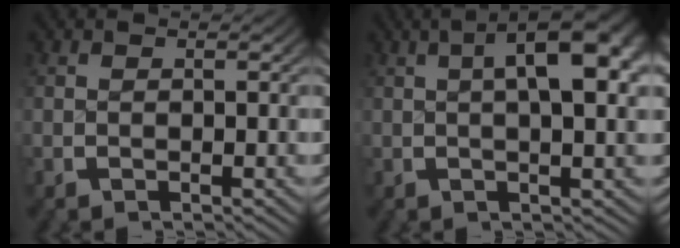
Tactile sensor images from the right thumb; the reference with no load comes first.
{"total": 8.8, "force": [2.8, 3.9, 7.3], "torque": [-0.079, 0.030, 0.025]}